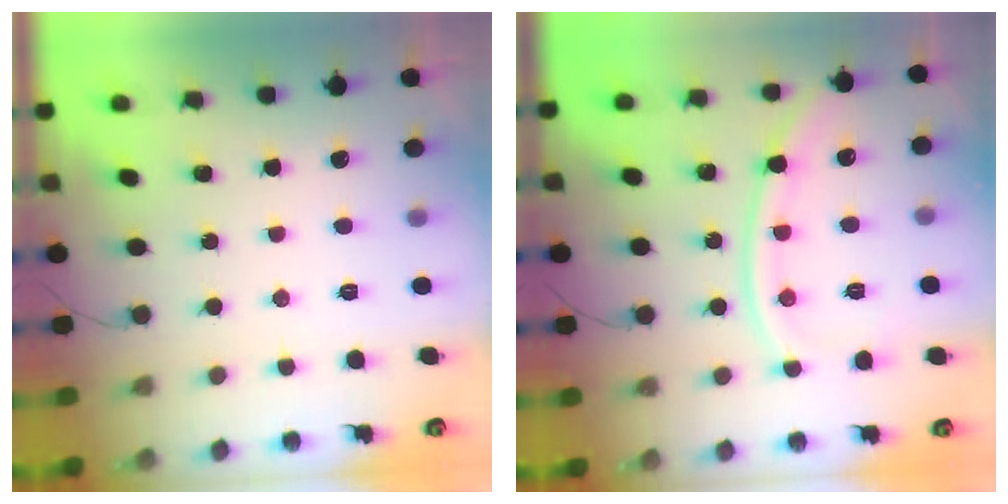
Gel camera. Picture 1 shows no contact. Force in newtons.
{"total": 12.3, "press": 12.1, "slide": 1.6}